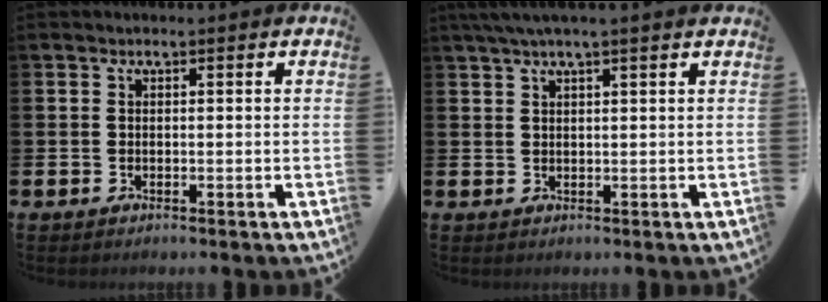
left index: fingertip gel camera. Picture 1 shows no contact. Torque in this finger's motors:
{"motor_torque": [1.14, -0.99, 0.66, 0.21]}